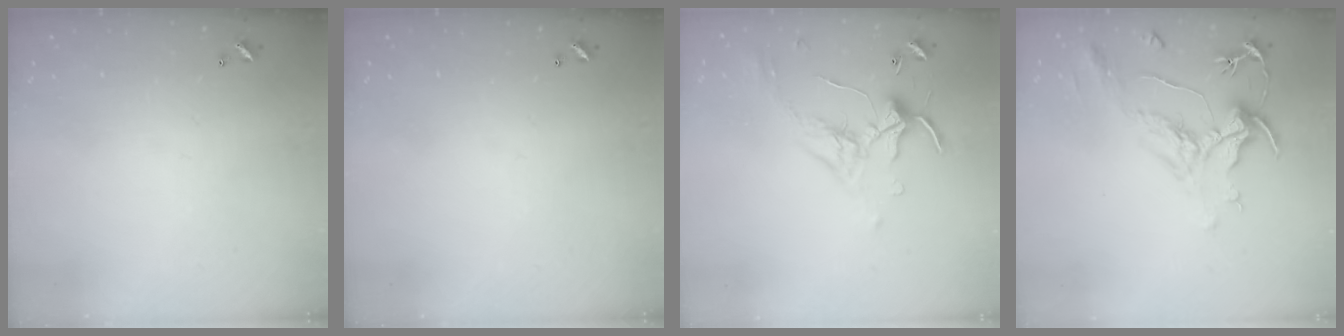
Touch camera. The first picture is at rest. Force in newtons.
{"total": 0.0}
{"total": 0.7, "press": 0.6, "slide": 0.4}
{"total": 2.1, "press": 1.6, "slide": 1.4}